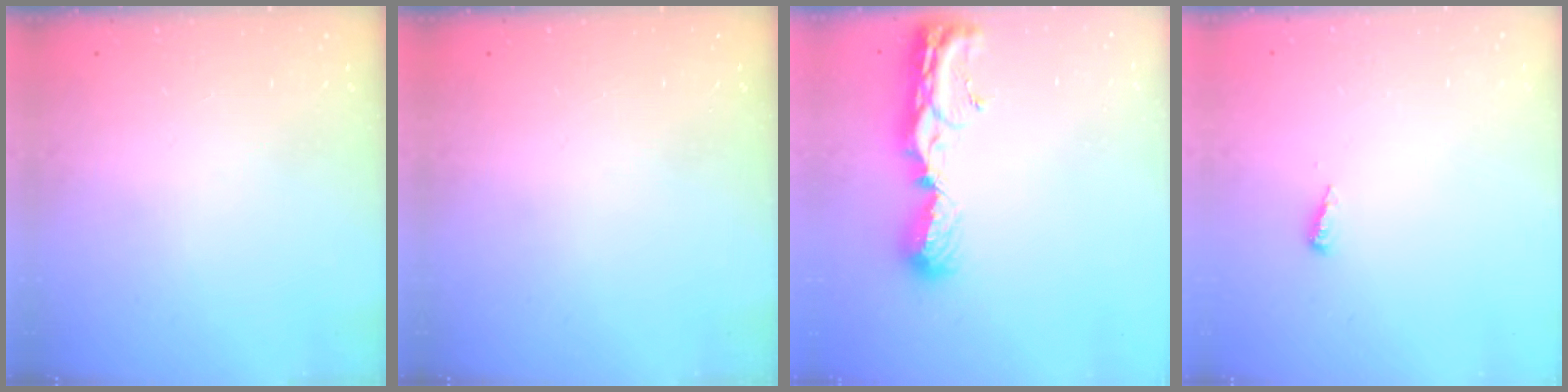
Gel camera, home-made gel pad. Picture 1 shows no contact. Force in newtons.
{"total": 0.0}
{"total": 10.1, "press": 10.0, "slide": 0.8}
{"total": 3.1, "press": 3.1, "slide": 0.3}